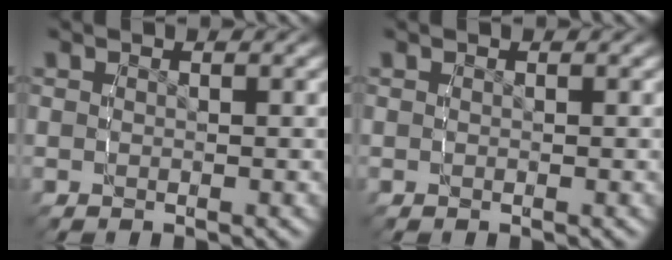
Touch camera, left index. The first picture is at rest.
{"total": 0.0}